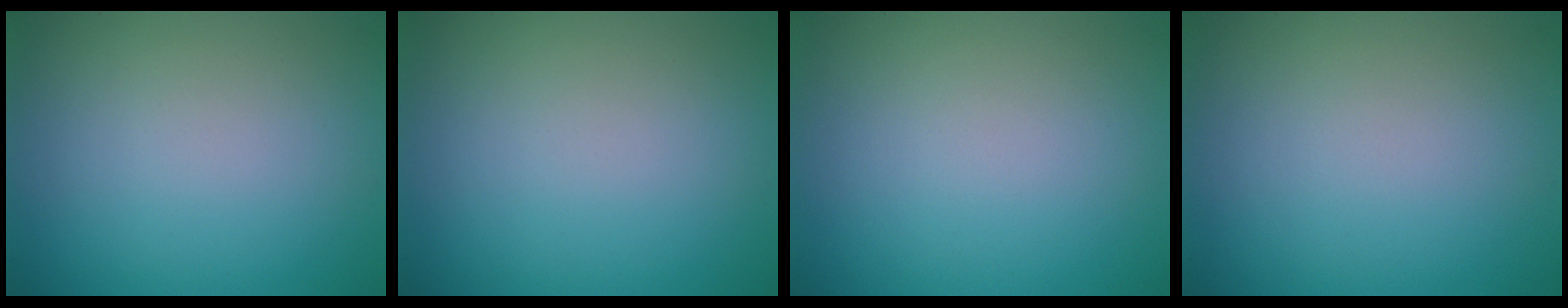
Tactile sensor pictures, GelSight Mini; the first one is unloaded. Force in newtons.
{"total": 0.0}
{"total": 0.0}
{"total": 0.0}